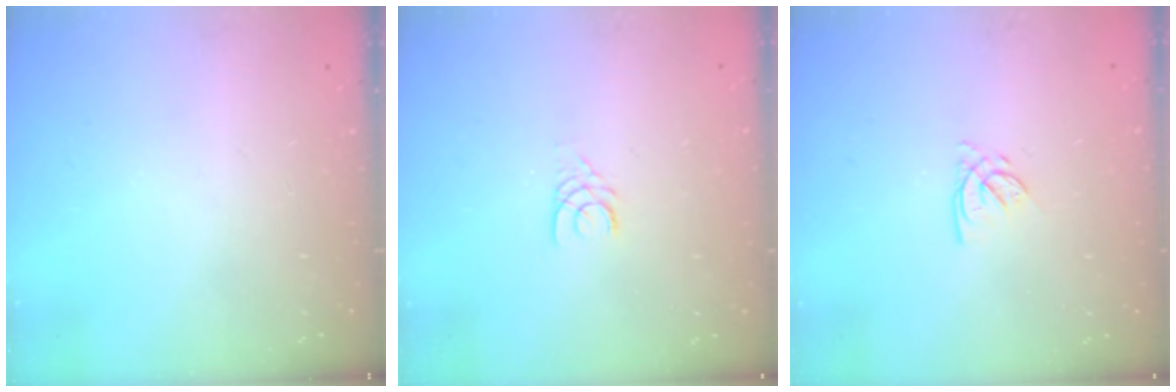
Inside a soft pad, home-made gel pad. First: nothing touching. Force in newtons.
{"total": 3.2, "press": 3.2, "slide": 0.3}
{"total": 3.1, "press": 3.1, "slide": 0.1}